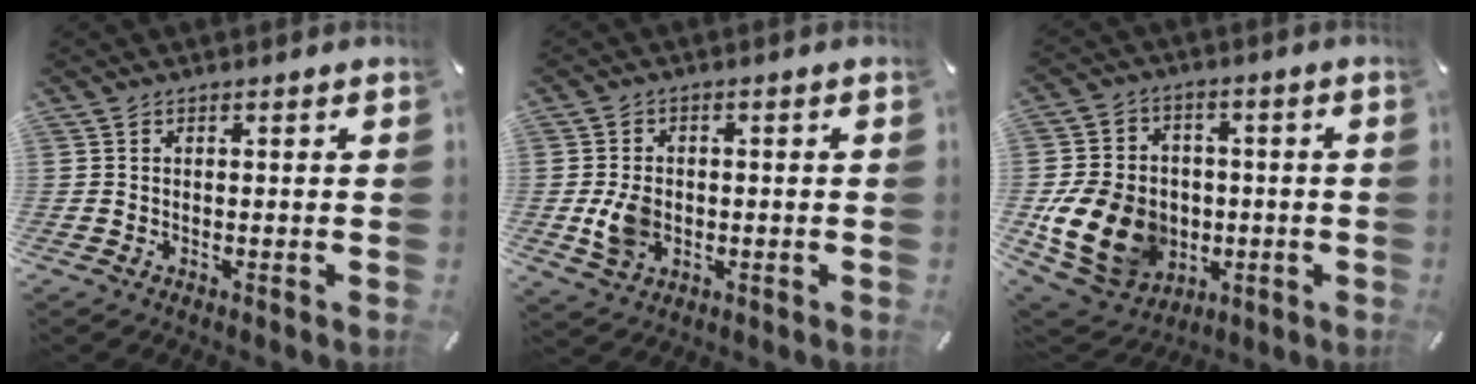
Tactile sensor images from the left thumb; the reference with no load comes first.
{"total": 7.0, "force": [-0.9, 5.4, 4.4], "torque": [-0.085, -0.003, -0.018]}
{"total": 16.8, "force": [-3.7, 13.6, 9.2], "torque": [-0.193, 0.019, -0.059]}